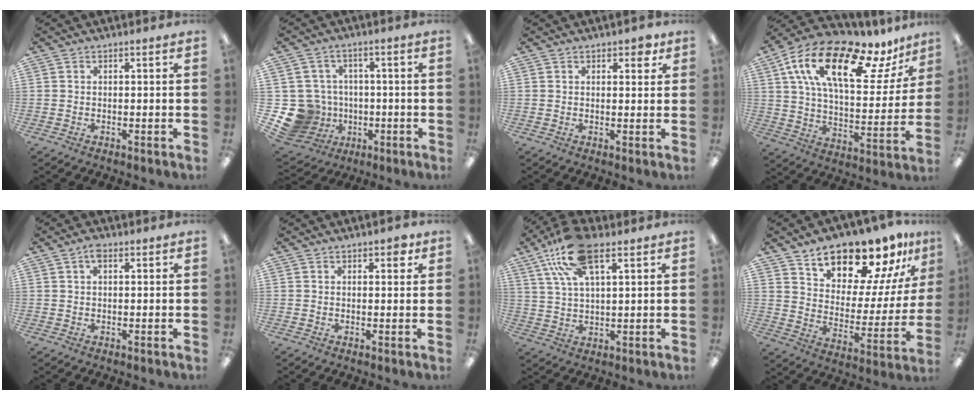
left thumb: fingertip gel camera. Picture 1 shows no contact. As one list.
[{"total": 12.1, "force": [-2.8, 11.2, 3.5], "torque": [-0.117, 0.022, -0.037]}, {"total": 2.7, "force": [1.8, 1.4, 1.5], "torque": [-0.008, -0.006, 0.026]}, {"total": 23.0, "force": [13.5, 9.0, 16.3], "torque": [-0.278, -0.062, 0.228]}, {"total": 2.6, "force": [1.4, 1.3, 1.9], "torque": [-0.032, 0.002, 0.021]}, {"total": 2.3, "force": [1.4, 1.3, 1.3], "torque": [-0.012, -0.002, 0.021]}, {"total": 15.0, "force": [8.8, 6.0, 10.5], "torque": [-0.215, -0.012, 0.158]}, {"total": 17.7, "force": [15.0, 6.6, 6.7], "torque": [-0.106, -0.115, 0.260]}]